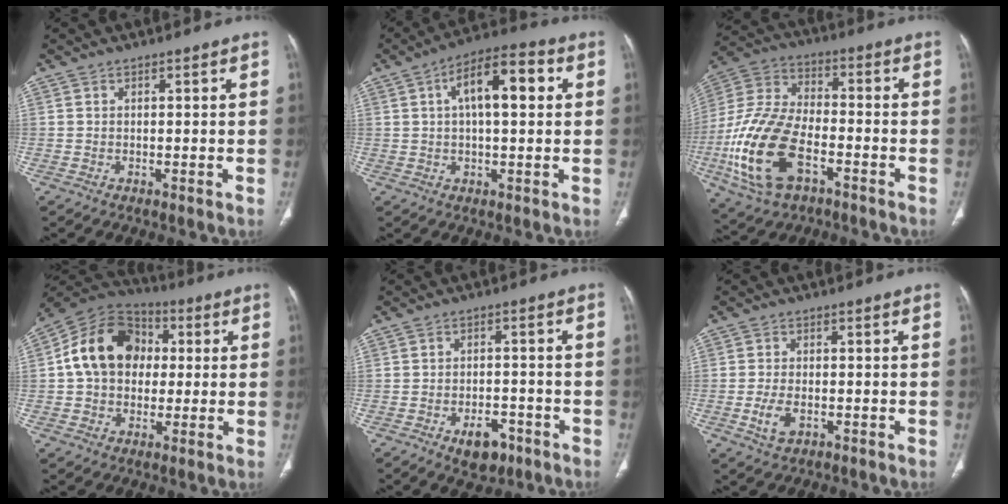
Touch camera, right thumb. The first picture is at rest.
{"total": 11.7, "force": [2.8, 4.7, 10.3], "torque": [-0.158, 0.023, 0.038]}
{"total": 19.7, "force": [-7.1, 10.6, 15.0], "torque": [-0.320, 0.023, -0.130]}
{"total": 15.9, "force": [1.7, 12.4, 9.9], "torque": [-0.147, 0.028, 0.020]}
{"total": 6.3, "force": [-3.6, 3.7, 3.7], "torque": [-0.037, 0.022, -0.048]}
{"total": 4.2, "force": [-1.4, 2.3, 3.2], "torque": [-0.069, 0.002, -0.021]}